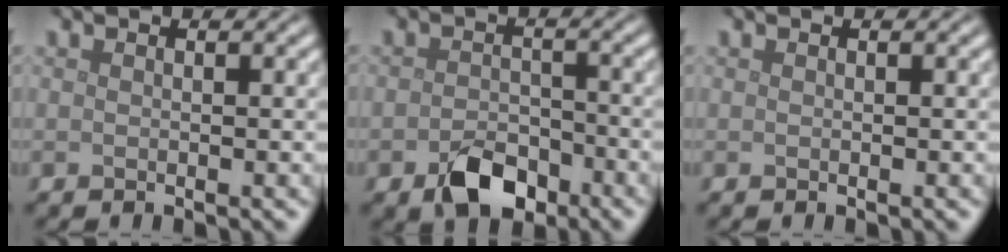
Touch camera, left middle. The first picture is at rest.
{"total": 4.4, "force": [-2.7, 2.7, 2.3], "torque": [-0.036, -0.005, -0.049]}
{"total": 0.0}